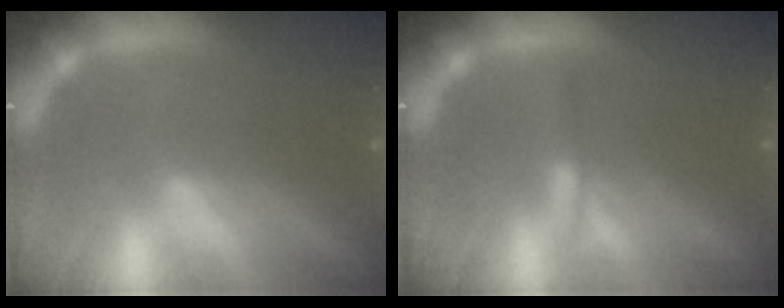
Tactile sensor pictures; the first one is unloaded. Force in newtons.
{"total": 0.9}